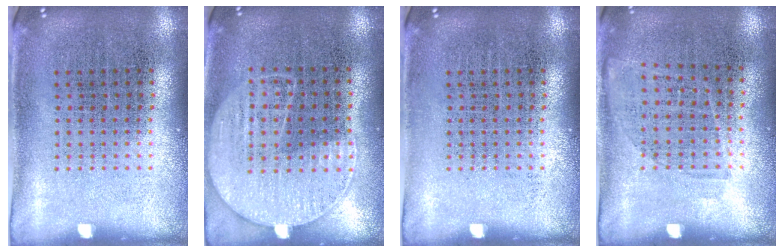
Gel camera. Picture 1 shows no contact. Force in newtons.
{"total": 1.2, "press": 1.0, "slide": 0.6}
{"total": 0.0}
{"total": 0.9, "press": 0.8, "slide": 0.5}